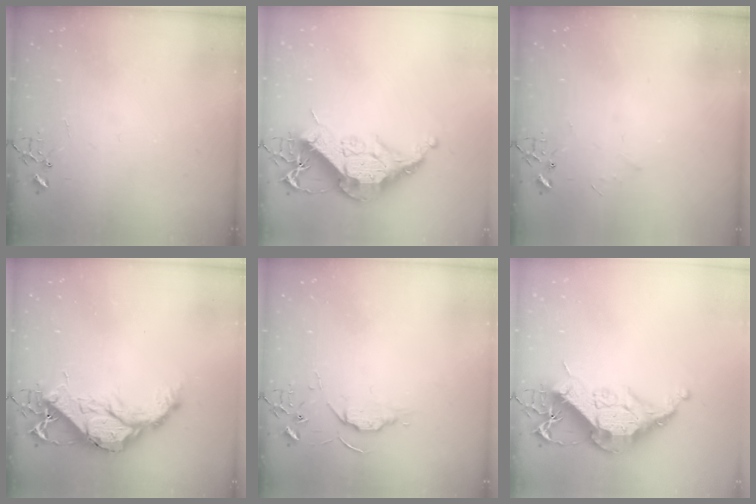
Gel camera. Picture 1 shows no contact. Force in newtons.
{"total": 18.5, "press": 18.4, "slide": 1.5}
{"total": 3.5, "press": 3.5, "slide": 0.4}
{"total": 17.2, "press": 17.1, "slide": 1.3}
{"total": 5.7, "press": 5.6, "slide": 0.8}
{"total": 18.5, "press": 18.4, "slide": 1.5}